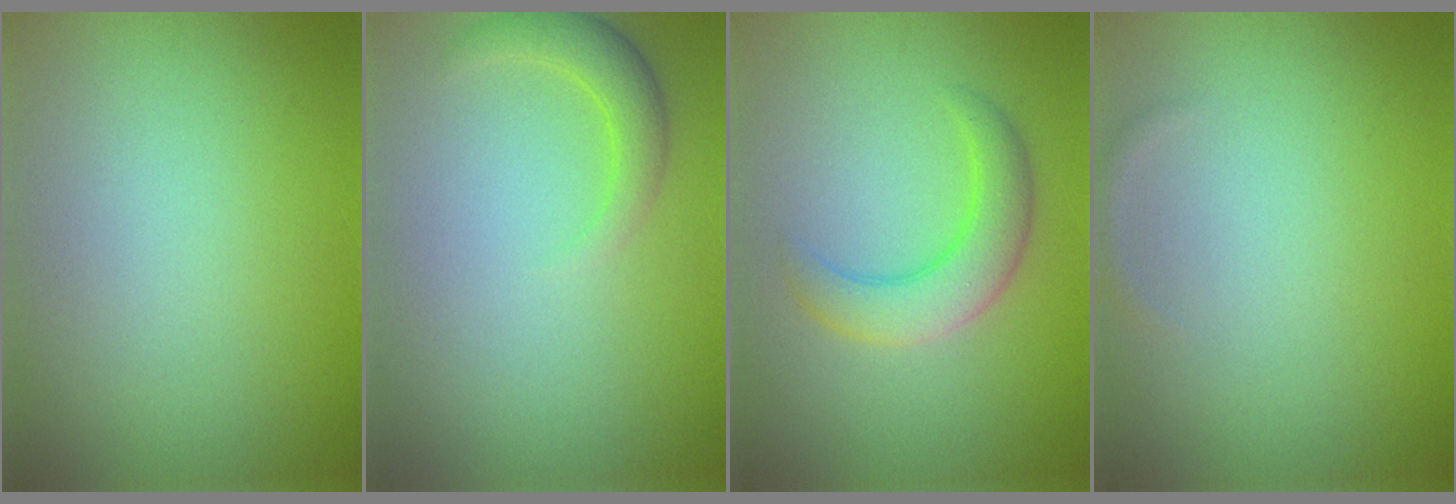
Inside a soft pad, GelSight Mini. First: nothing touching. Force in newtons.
{"total": 2.4, "press": 2.4, "slide": 0.1}
{"total": 4.3, "press": 4.3, "slide": 0.2}
{"total": 0.6, "press": 0.6, "slide": 0.1}